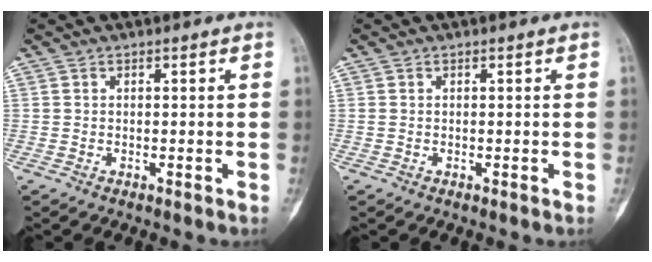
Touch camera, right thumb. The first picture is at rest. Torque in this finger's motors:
{"motor_torque": [0.00, 0.00, 0.03, -0.02, 0.00]}